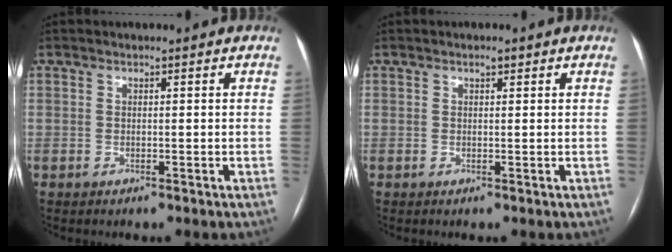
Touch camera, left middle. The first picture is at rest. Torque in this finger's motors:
{"motor_torque": [0.15, -0.07, 0.00, 0.00]}